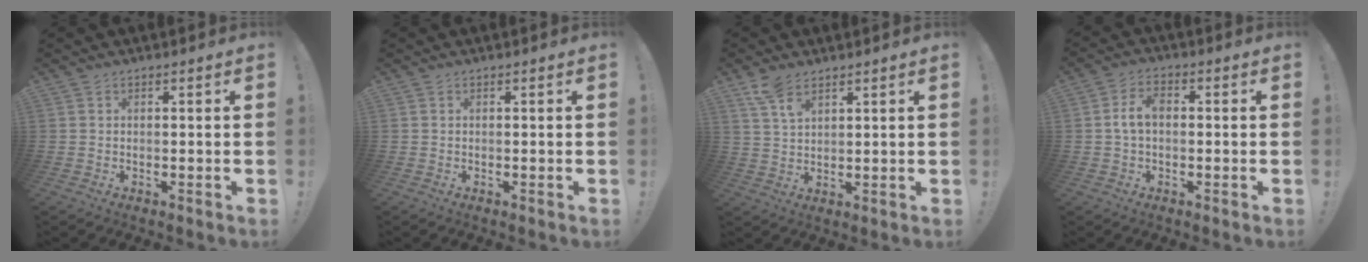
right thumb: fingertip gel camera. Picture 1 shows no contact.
{"total": 0.0}
{"total": 6.1, "force": [4.3, 2.6, 3.4], "torque": [-0.067, -0.020, 0.082]}
{"total": 5.8, "force": [0.1, 3.6, 4.5], "torque": [-0.083, 0.013, 0.001]}